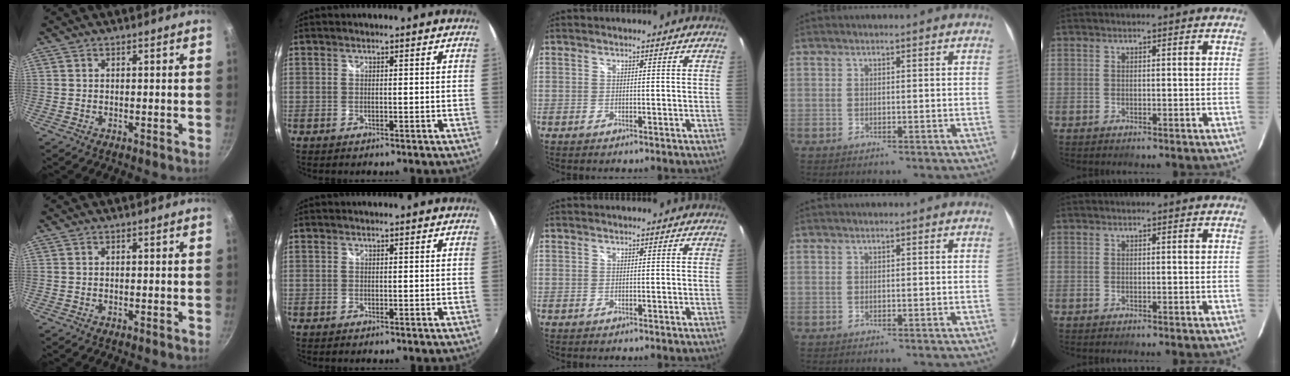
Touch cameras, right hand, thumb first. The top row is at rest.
{}